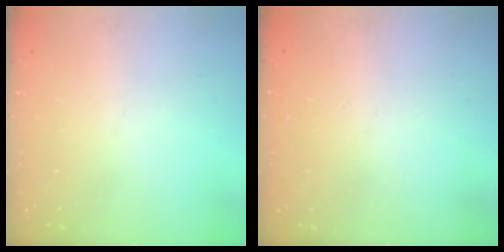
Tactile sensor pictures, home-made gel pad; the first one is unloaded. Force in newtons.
{"total": 1.6, "press": 1.6, "slide": 0.1}